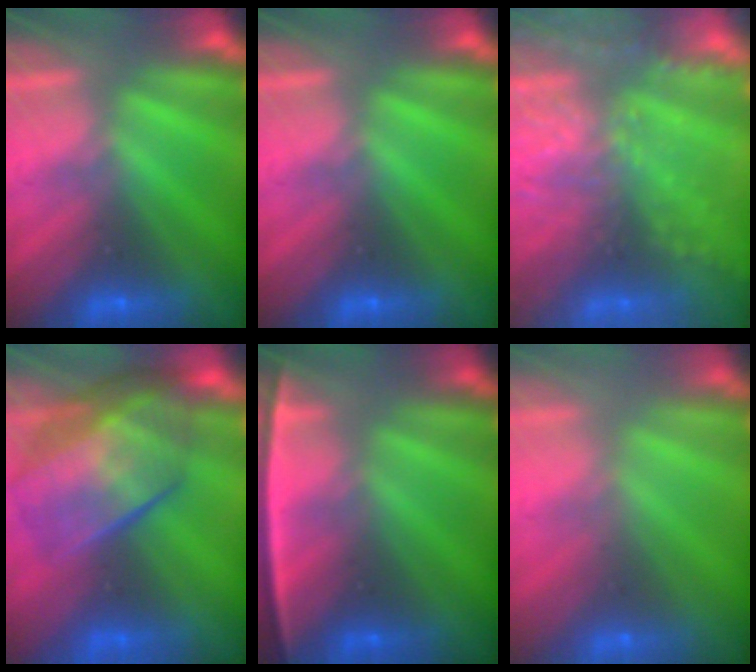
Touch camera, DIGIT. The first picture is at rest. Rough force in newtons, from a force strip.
{"total": 0.0}
{"total": 9.0}
{"total": 8.4}
{"total": 2.2}
{"total": 2.2}